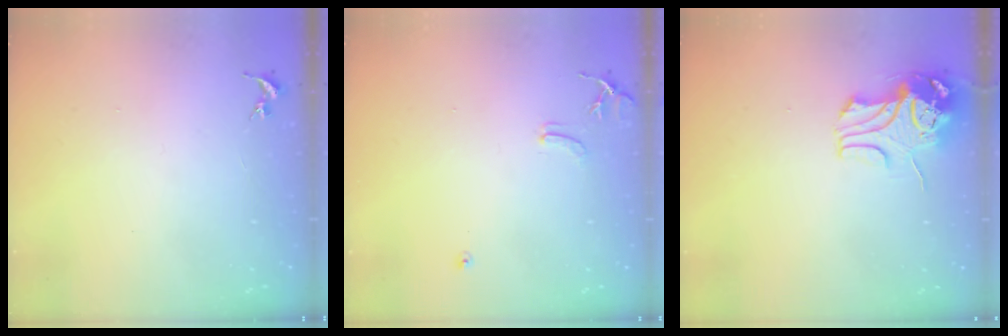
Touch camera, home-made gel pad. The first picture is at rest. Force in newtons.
{"total": 7.9, "press": 7.9, "slide": 0.7}
{"total": 9.8, "press": 9.7, "slide": 1.4}